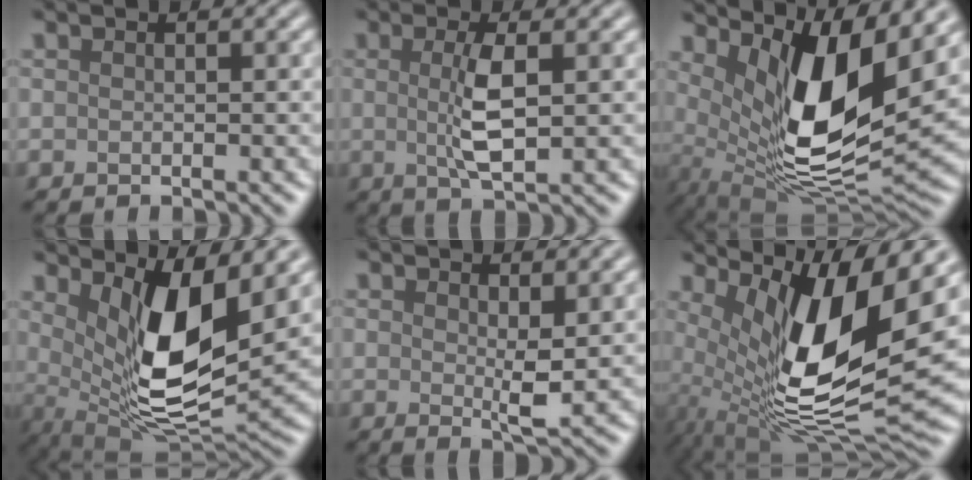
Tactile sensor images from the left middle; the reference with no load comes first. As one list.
[{"total": 3.6, "force": [0.1, 0.8, 3.5], "torque": [-0.075, -0.007, 0.006]}, {"total": 11.2, "force": [3.5, 3.6, 10.0], "torque": [-0.185, -0.020, 0.074]}, {"total": 9.4, "force": [2.8, 3.2, 8.4], "torque": [-0.154, -0.024, 0.057]}, {"total": 2.3, "force": [0.5, 0.3, 2.2], "torque": [-0.043, -0.012, 0.012]}, {"total": 12.9, "force": [3.2, 4.2, 11.7], "torque": [-0.224, -0.011, 0.064]}]